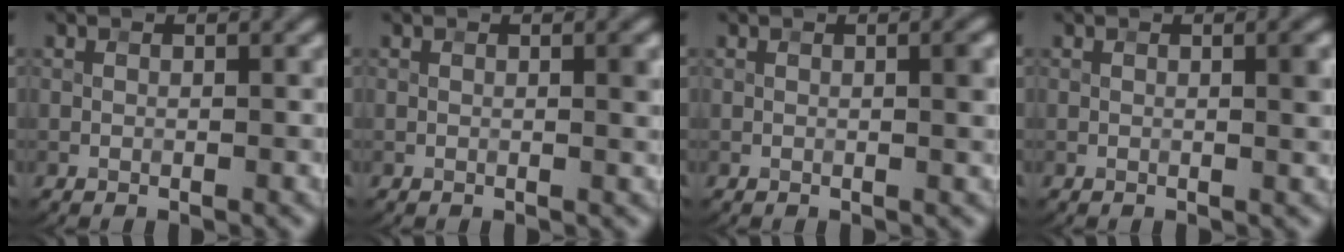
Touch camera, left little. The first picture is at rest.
{"total": 1.1, "force": [0.2, 0.2, 1.1], "torque": [-0.015, 0.000, 0.002]}
{"total": 1.5, "force": [0.2, 0.3, 1.5], "torque": [-0.020, 0.002, 0.001]}
{"total": 1.7, "force": [0.2, 0.3, 1.7], "torque": [-0.021, 0.003, 0.002]}